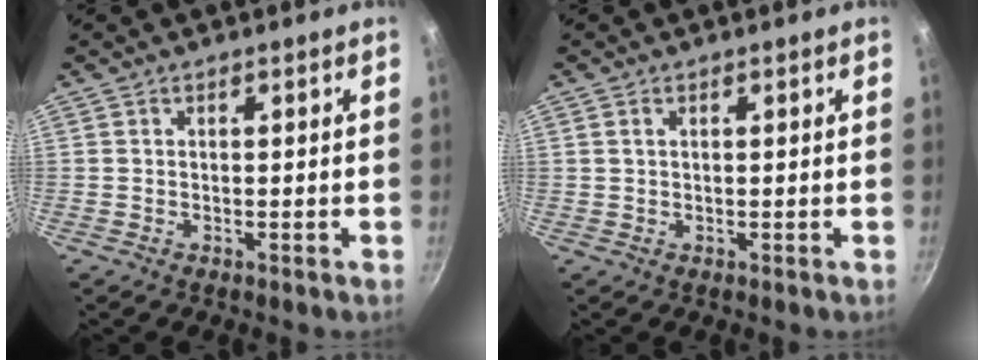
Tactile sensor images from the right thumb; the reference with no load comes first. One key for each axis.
{"total": 0.8, "fx": 0.3, "fy": 0.6, "fz": 0.5, "tx": -0.009, "ty": 0.002, "tz": 0.006}